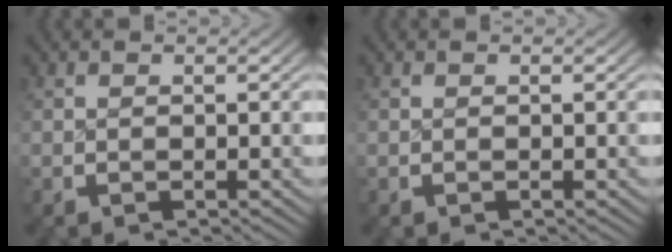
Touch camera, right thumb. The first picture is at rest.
{"total": 0.0}